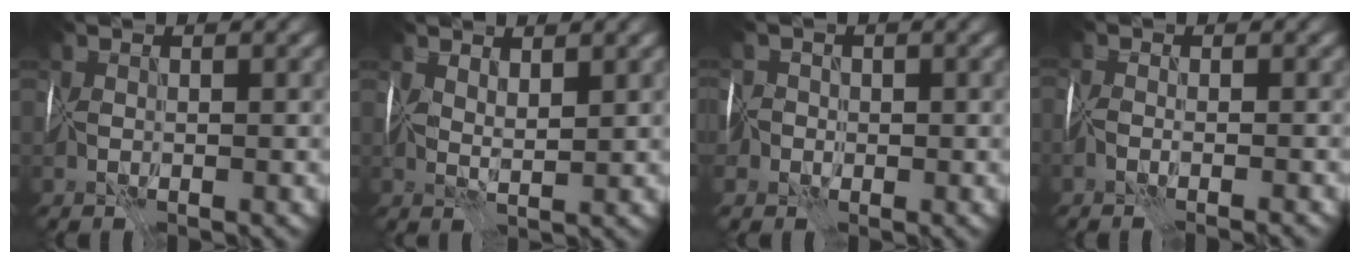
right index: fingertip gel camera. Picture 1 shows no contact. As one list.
[{"total": 2.3, "force": [2.2, -0.3, 0.2], "torque": [-0.003, 0.005, 0.049]}, {"total": 4.1, "force": [-1.5, 3.7, 0.8], "torque": [-0.003, 0.009, -0.049]}, {"total": 2.0, "force": [-1.9, -0.2, 0.5], "torque": [0.005, 0.012, -0.026]}]